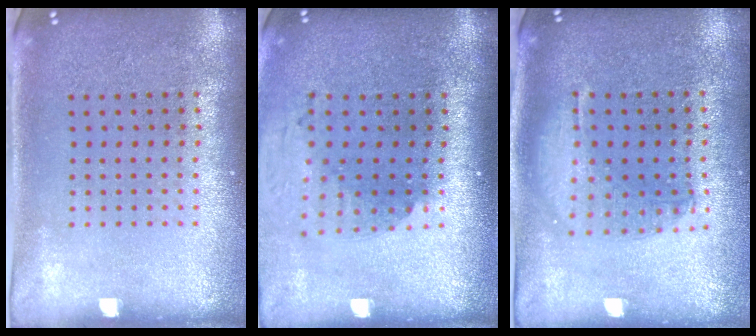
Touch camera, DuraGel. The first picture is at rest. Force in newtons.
{"total": 2.0, "press": 1.5, "slide": 1.4}
{"total": 1.3, "press": 1.2, "slide": 0.4}